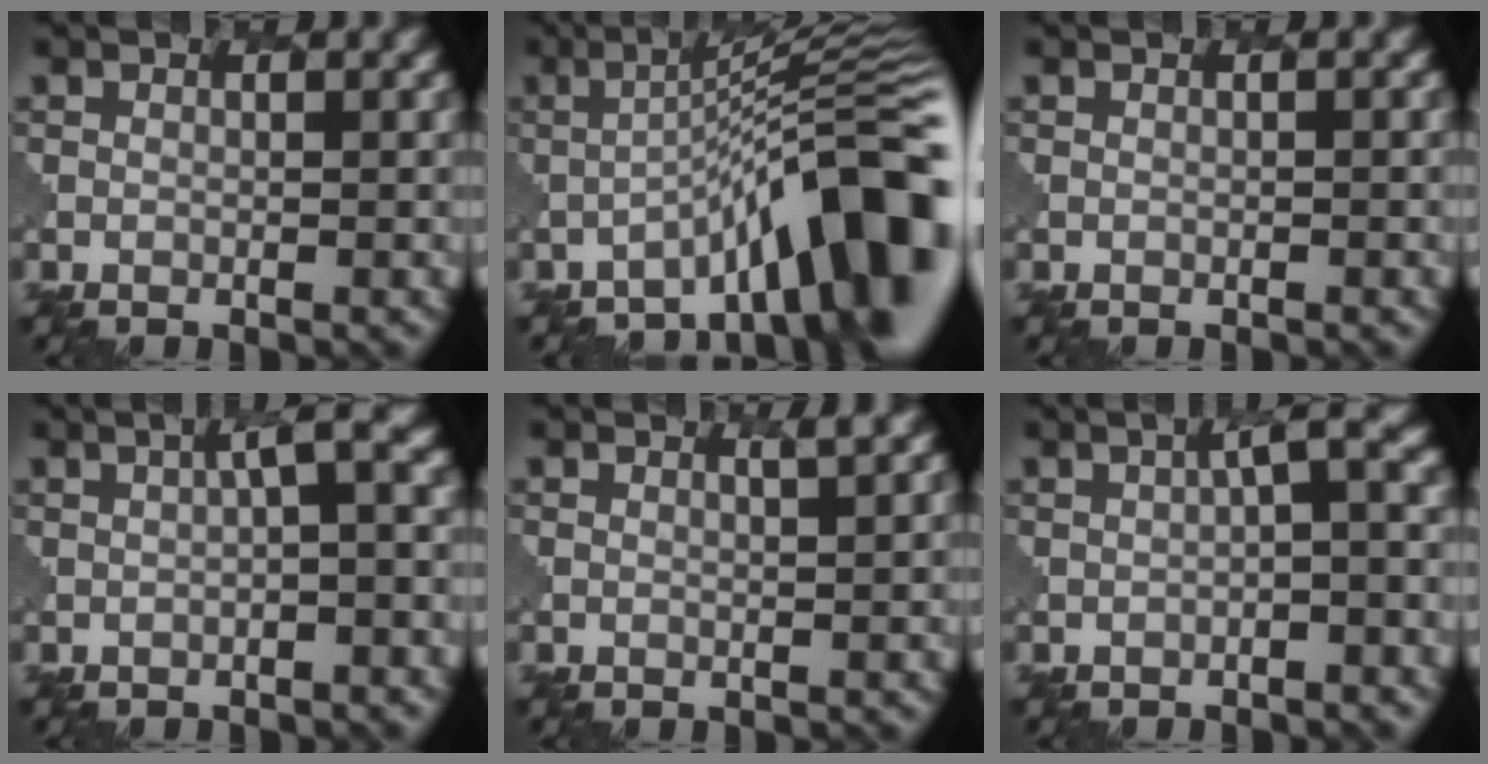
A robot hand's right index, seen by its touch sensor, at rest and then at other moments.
{"total": 10.3, "force": [-5.2, 2.0, 8.7], "torque": [-0.101, 0.019, -0.081]}
{"total": 0.0}
{"total": 3.6, "force": [0.3, 0.7, 3.5], "torque": [-0.045, 0.016, 0.001]}
{"total": 1.2, "force": [0.8, 0.3, 0.9], "torque": [-0.009, -0.001, 0.009]}
{"total": 3.7, "force": [0.0, 0.8, 3.6], "torque": [-0.049, 0.016, -0.005]}